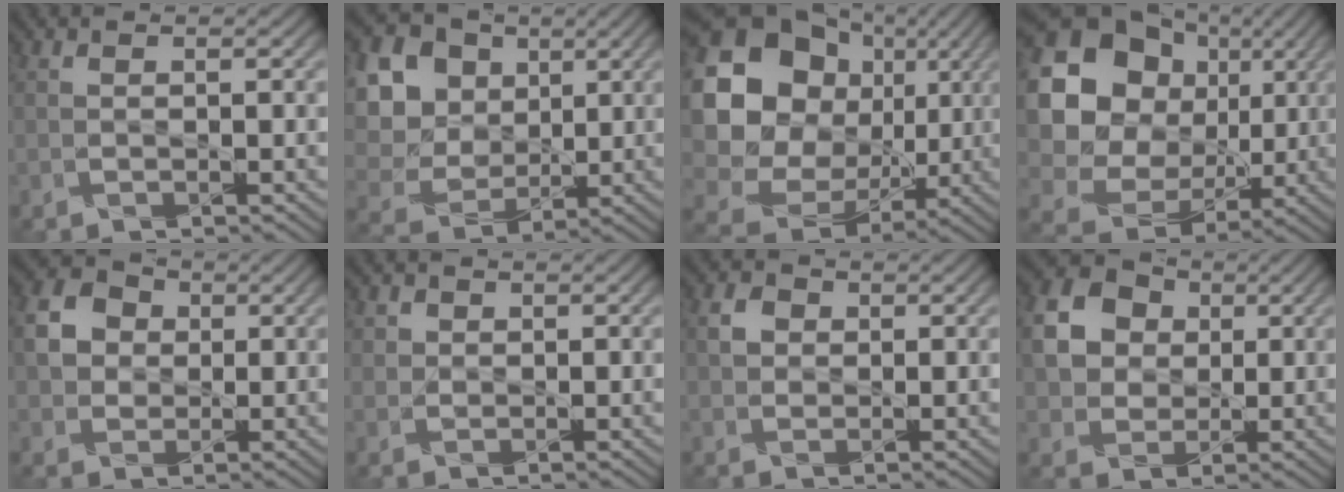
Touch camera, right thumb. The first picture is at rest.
{"total": 15.5, "force": [4.8, 12.7, 7.6], "torque": [-0.262, 0.030, 0.125]}
{"total": 19.9, "force": [4.0, 17.0, 9.5], "torque": [-0.255, -0.001, 0.100]}
{"total": 18.1, "force": [4.1, 15.4, 8.5], "torque": [-0.237, 0.007, 0.099]}
{"total": 5.7, "force": [0.8, 4.9, 2.8], "torque": [-0.075, 0.009, 0.006]}
{"total": 2.2, "force": [1.0, 1.8, 0.5], "torque": [-0.018, -0.010, 0.024]}
{"total": 2.4, "force": [0.6, 2.1, 1.1], "torque": [-0.025, 0.001, 0.007]}
{"total": 9.8, "force": [2.3, 8.2, 4.9], "torque": [-0.143, 0.028, 0.040]}